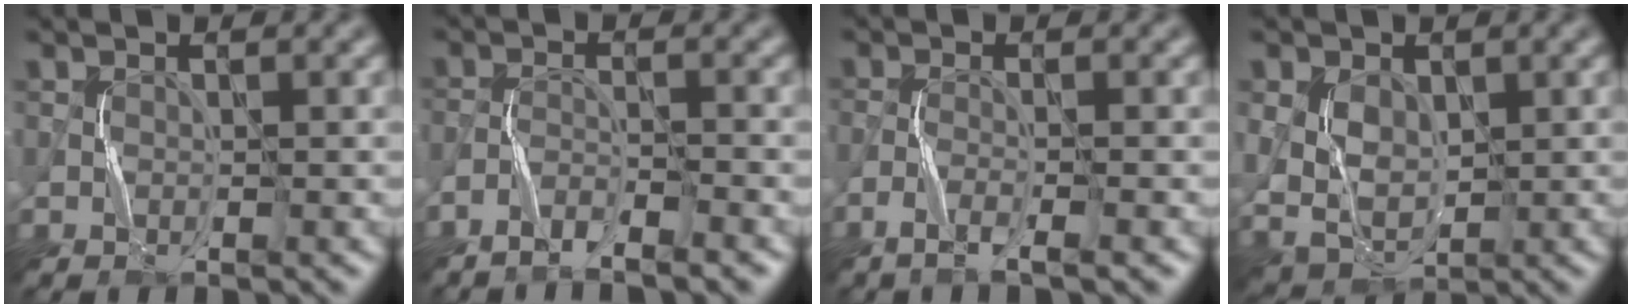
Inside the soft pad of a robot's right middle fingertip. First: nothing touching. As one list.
[{"total": 2.4, "force": [-2.3, -0.1, 0.8], "torque": [-0.020, 0.003, -0.046]}, {"total": 2.2, "force": [-1.6, -0.2, 1.5], "torque": [-0.036, -0.001, -0.036]}, {"total": 3.6, "force": [0.8, 2.6, 2.4], "torque": [-0.055, -0.007, 0.021]}]